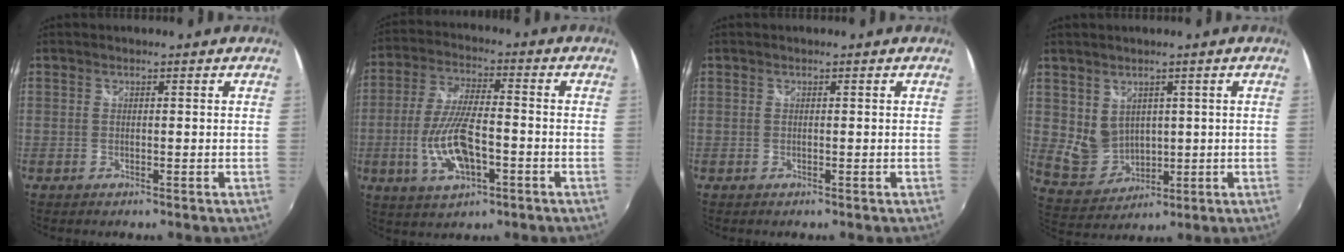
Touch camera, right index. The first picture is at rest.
{"total": 12.0, "force": [-3.6, 4.4, 10.6], "torque": [-0.219, -0.005, -0.064]}
{"total": 0.0}
{"total": 6.5, "force": [2.0, 5.5, 2.8], "torque": [-0.056, -0.003, 0.060]}